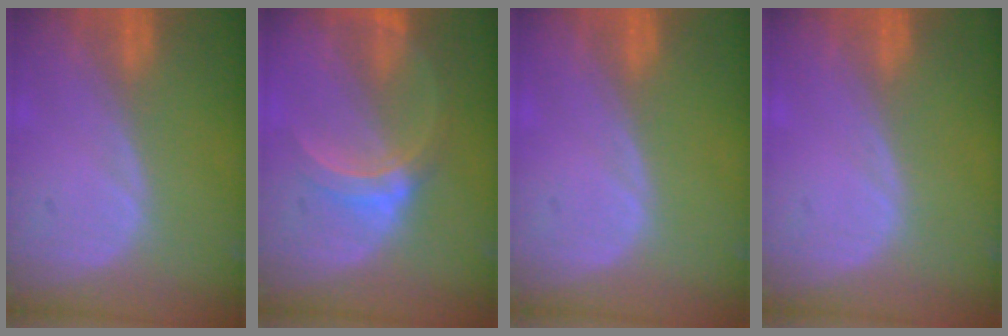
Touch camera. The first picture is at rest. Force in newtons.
{"total": 5.9, "press": 5.7, "slide": 1.6}
{"total": 0.0}
{"total": 0.0}